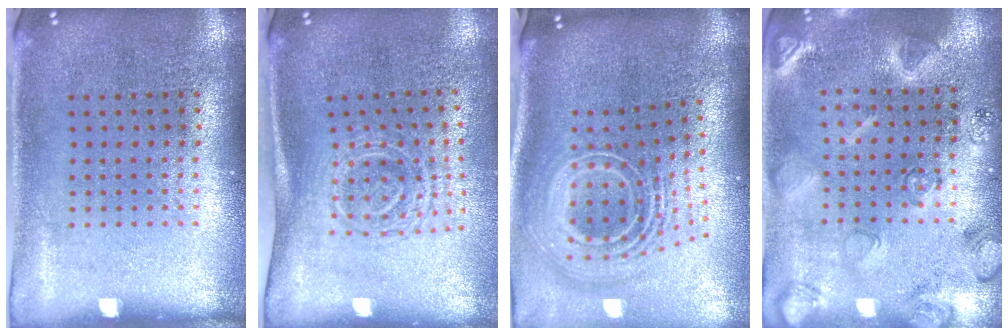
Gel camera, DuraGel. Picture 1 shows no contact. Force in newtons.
{"total": 1.7, "press": 1.3, "slide": 1.1}
{"total": 3.0, "press": 2.0, "slide": 2.3}
{"total": 2.5, "press": 2.5, "slide": 0.1}